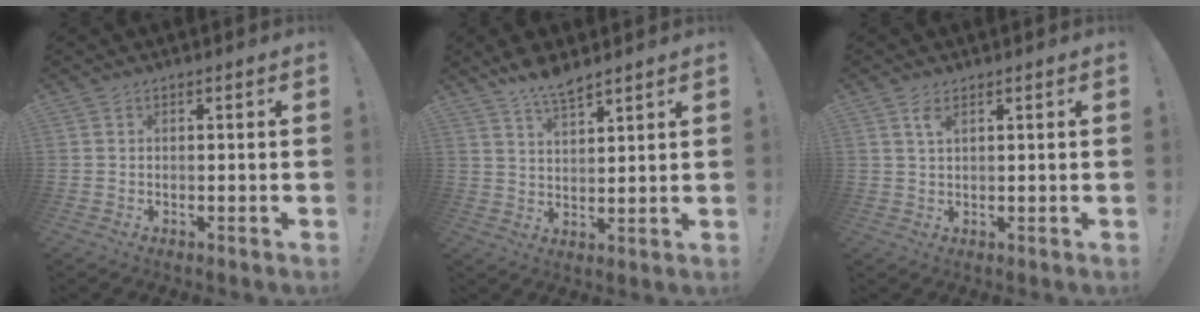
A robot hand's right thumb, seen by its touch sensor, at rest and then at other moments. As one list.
[{"total": 7.0, "force": [6.1, 1.6, 3.2], "torque": [-0.054, -0.038, 0.108]}, {"total": 2.7, "force": [1.4, 0.9, 2.1], "torque": [-0.028, -0.006, 0.023]}]